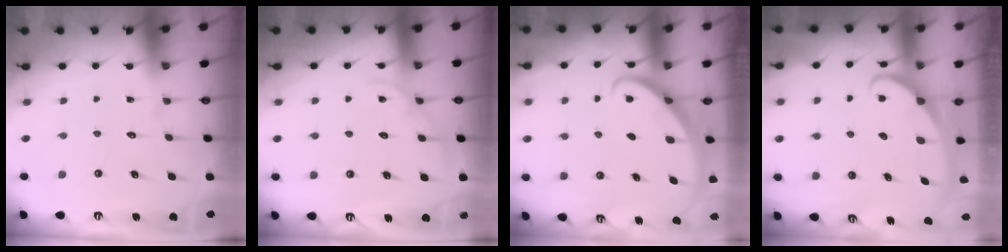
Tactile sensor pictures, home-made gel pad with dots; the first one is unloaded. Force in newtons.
{"total": 2.1, "press": 2.1, "slide": 0.3}
{"total": 2.9, "press": 2.9, "slide": 0.2}
{"total": 2.6, "press": 2.6, "slide": 0.3}